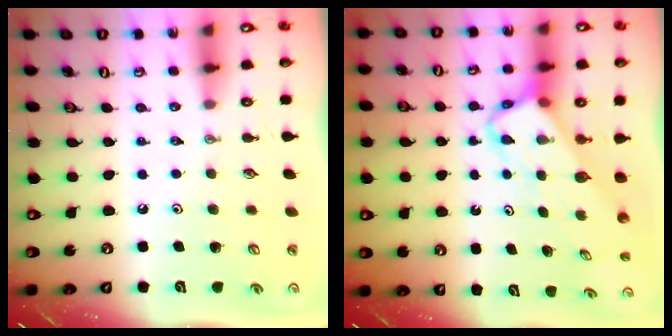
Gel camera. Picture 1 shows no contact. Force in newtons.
{"total": 3.8, "press": 3.8, "slide": 0.2}